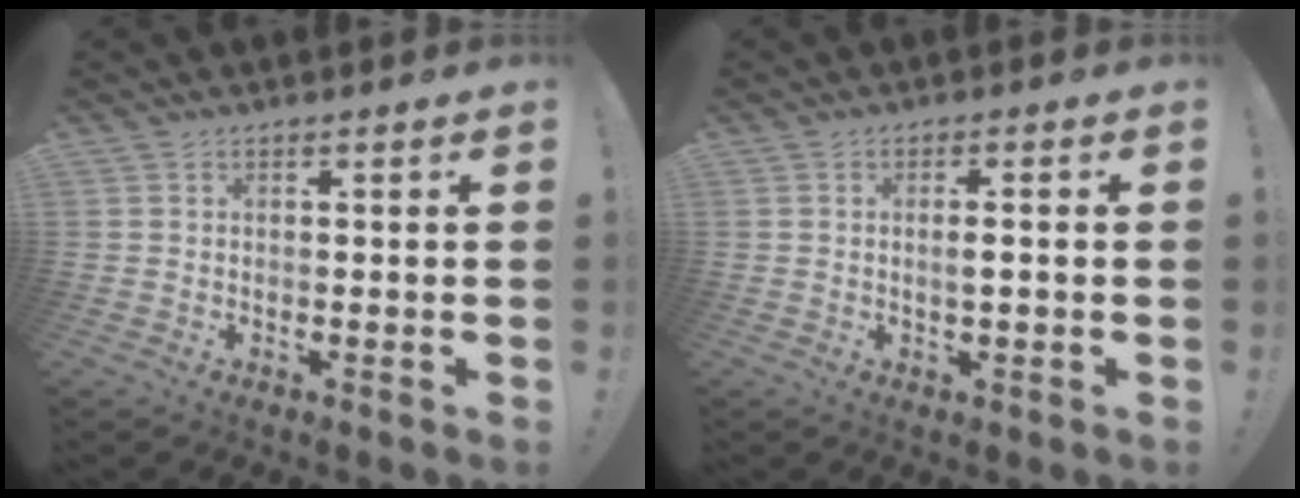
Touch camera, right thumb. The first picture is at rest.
{"total": 2.6, "force": [-0.2, 0.5, 2.5], "torque": [-0.043, 0.001, -0.006]}